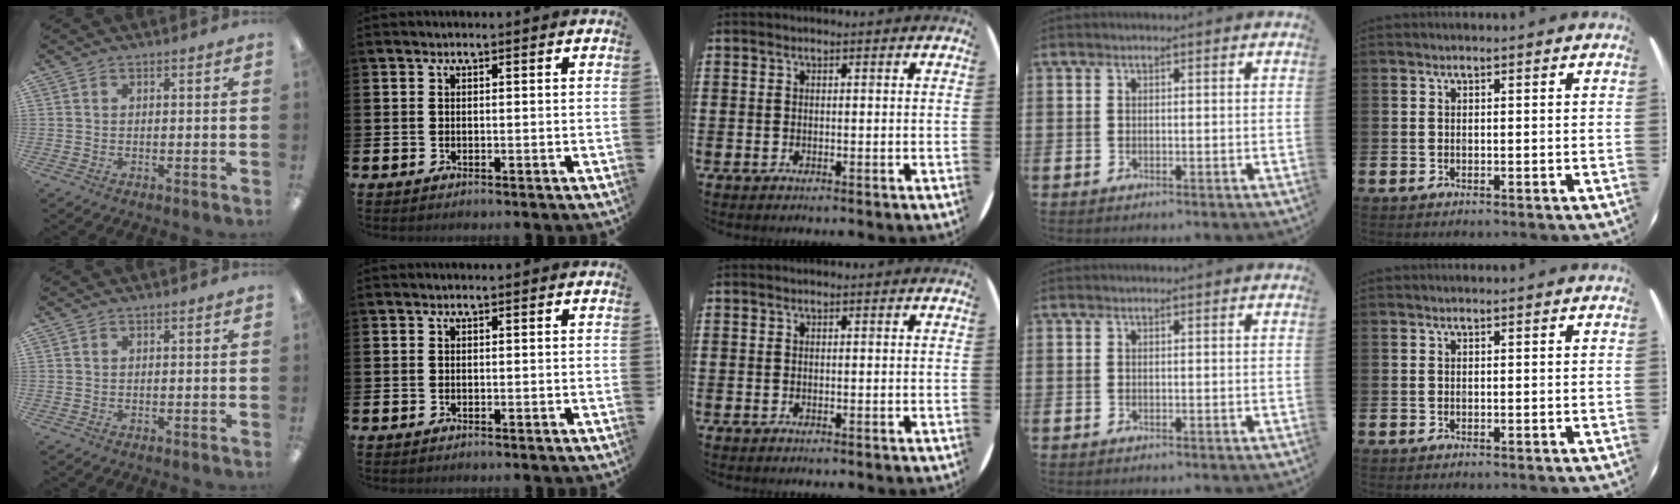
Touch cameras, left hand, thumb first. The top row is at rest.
{}